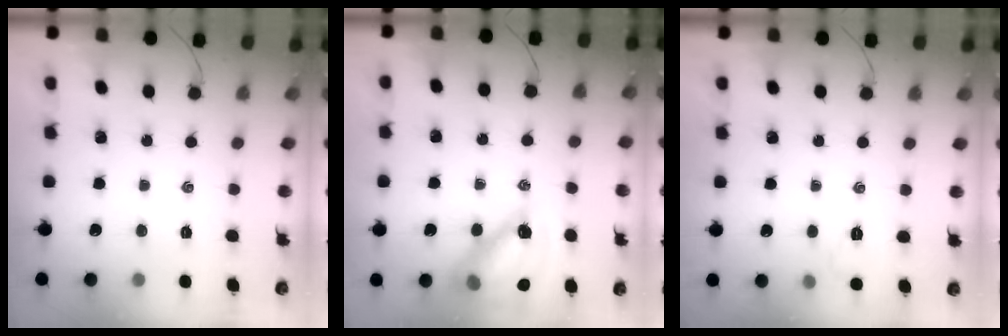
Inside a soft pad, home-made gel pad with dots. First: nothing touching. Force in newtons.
{"total": 14.1, "press": 13.6, "slide": 4.0}
{"total": 4.6, "press": 4.4, "slide": 1.3}